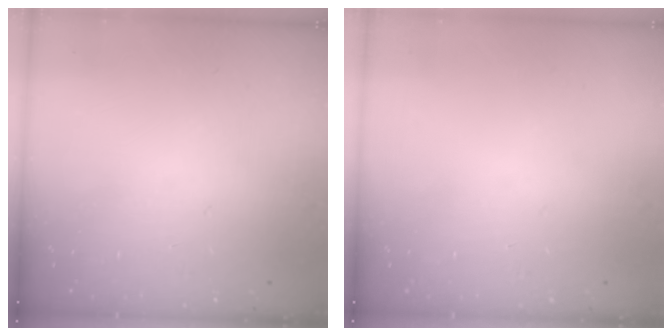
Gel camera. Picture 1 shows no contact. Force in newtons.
{"total": 0.0}